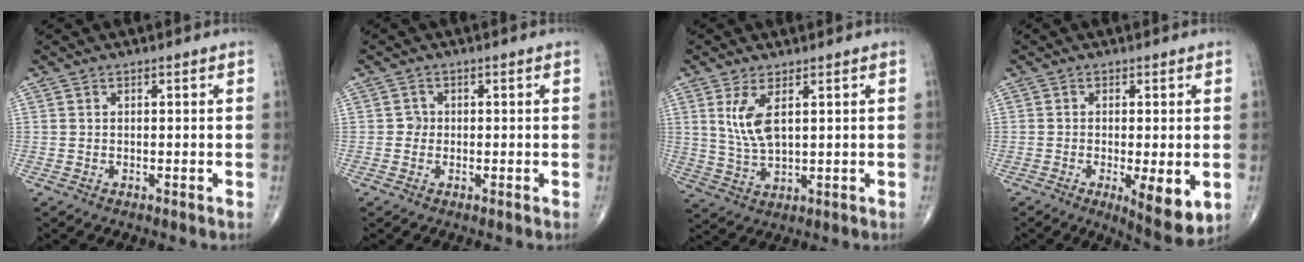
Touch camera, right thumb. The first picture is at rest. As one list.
[{"total": 1.3, "force": [-0.1, 1.2, 0.3], "torque": [0.004, 0.005, -0.006]}, {"total": 6.4, "force": [2.2, 2.5, 5.5], "torque": [-0.118, -0.013, 0.054]}, {"total": 8.3, "force": [-2.1, 2.4, 7.7], "torque": [-0.111, -0.022, -0.028]}]